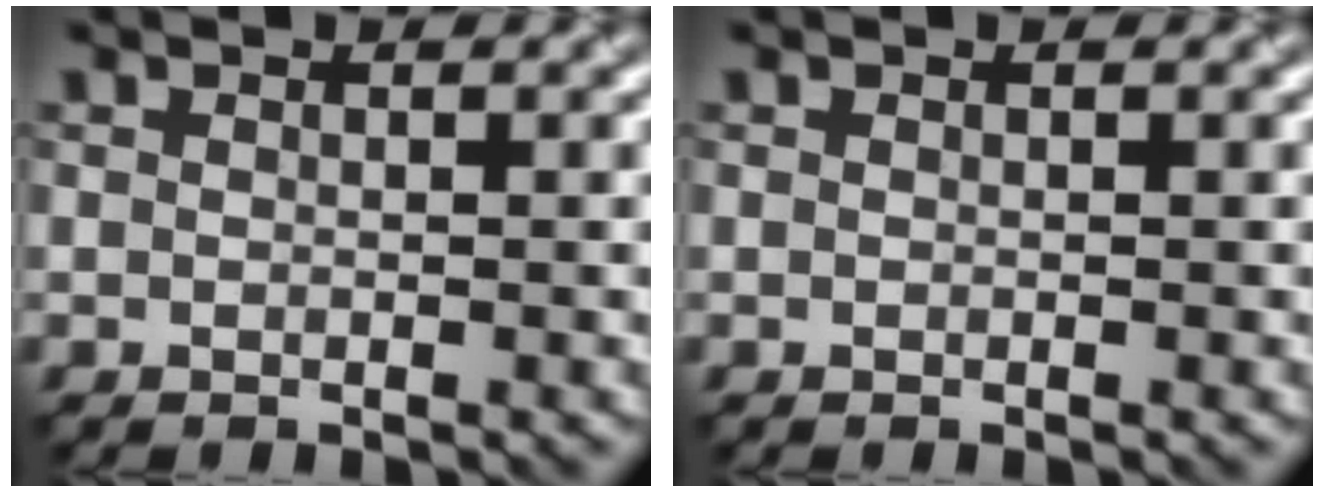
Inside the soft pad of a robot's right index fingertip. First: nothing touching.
{"total": 0.0}